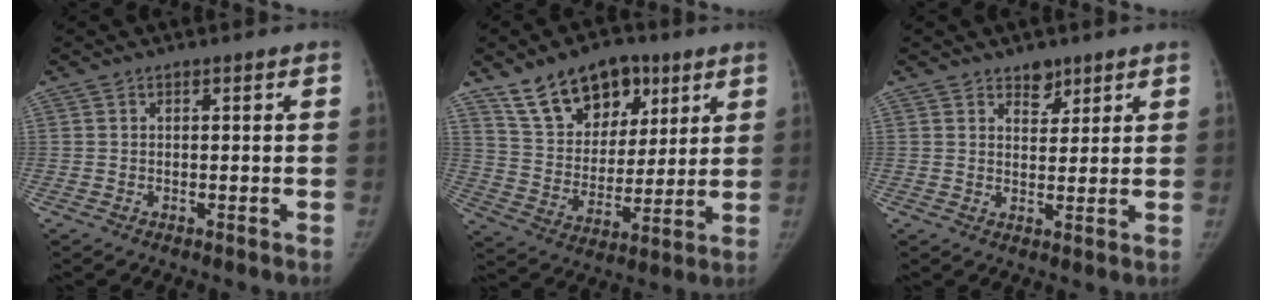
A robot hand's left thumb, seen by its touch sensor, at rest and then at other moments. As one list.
[{"total": 16.6, "force": [10.1, 10.5, 8.0], "torque": [-0.089, -0.035, 0.178]}, {"total": 3.6, "force": [2.6, 2.2, 1.1], "torque": [0.006, -0.018, 0.042]}]